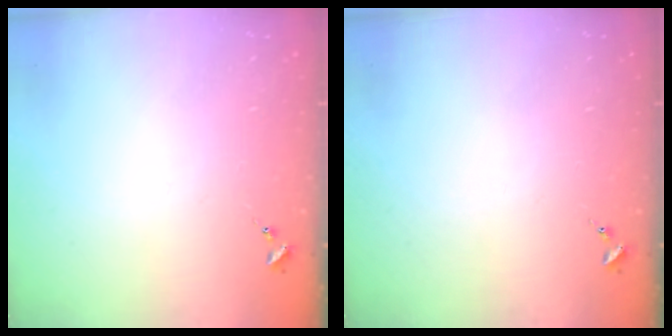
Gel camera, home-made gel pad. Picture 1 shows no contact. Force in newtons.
{"total": 0.0}